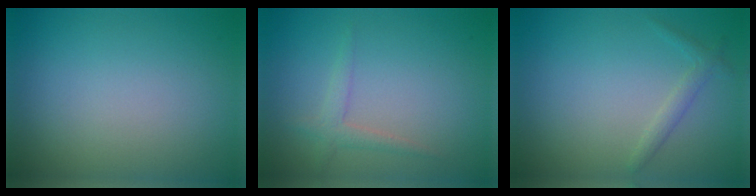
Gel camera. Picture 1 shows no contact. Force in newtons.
{"total": 1.6, "press": 1.6, "slide": 0.1}
{"total": 1.3, "press": 1.3, "slide": 0.1}